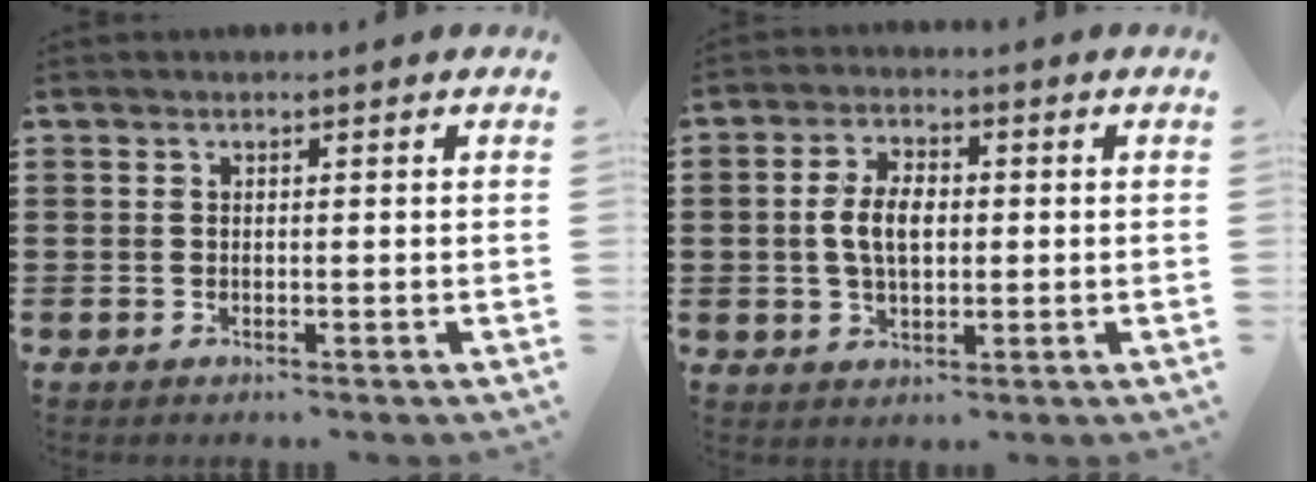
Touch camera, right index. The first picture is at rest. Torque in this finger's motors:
{"motor_torque": [0.34, 0.23, 0.22, 0.08]}